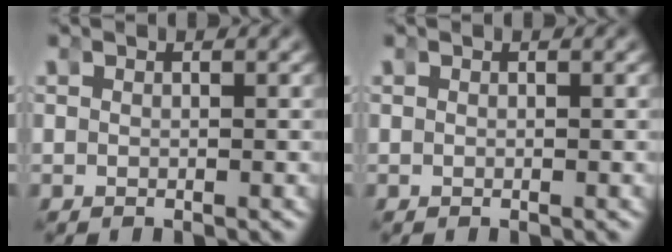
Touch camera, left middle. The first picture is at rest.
{"total": 0.0}